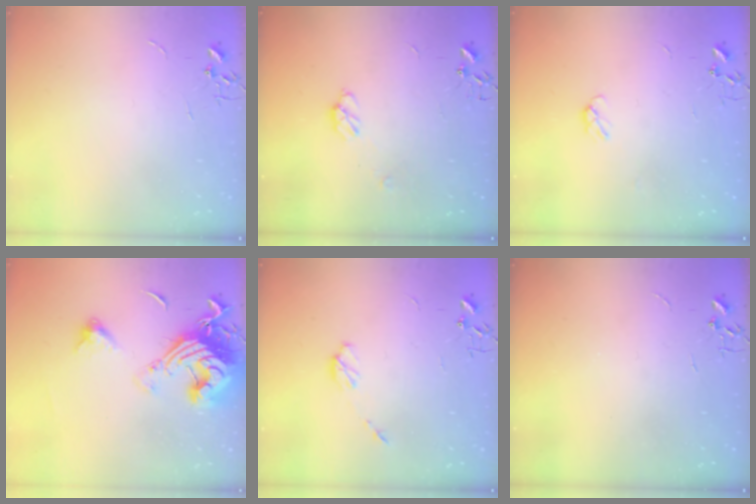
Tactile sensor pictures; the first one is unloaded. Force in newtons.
{"total": 5.0, "press": 4.9, "slide": 0.5}
{"total": 3.8, "press": 3.8, "slide": 0.5}
{"total": 18.1, "press": 18.0, "slide": 2.0}
{"total": 4.7, "press": 4.7, "slide": 0.3}
{"total": 0.0}